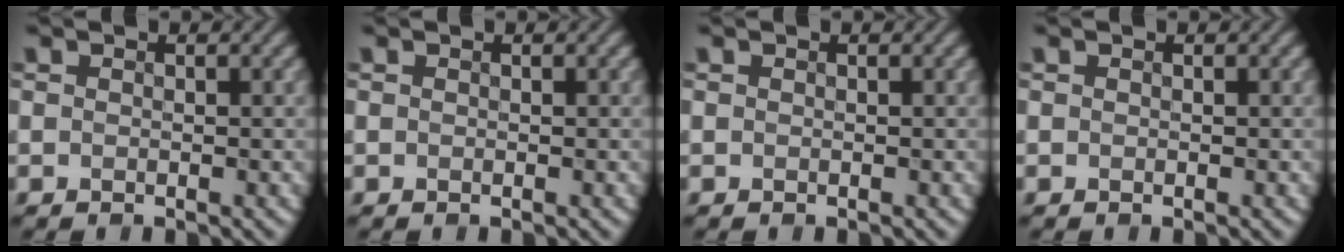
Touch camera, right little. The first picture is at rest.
{"total": 0.0}
{"total": 0.0}
{"total": 0.0}